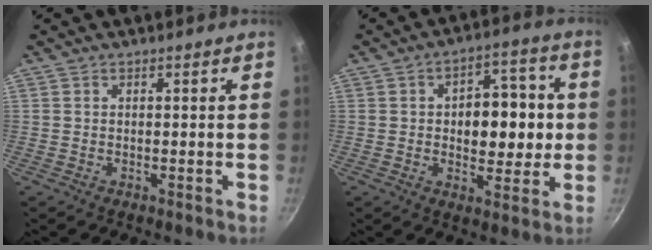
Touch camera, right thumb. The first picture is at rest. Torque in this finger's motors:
{"motor_torque": [-0.71, 0.80, 0.55, 0.67, 0.06]}